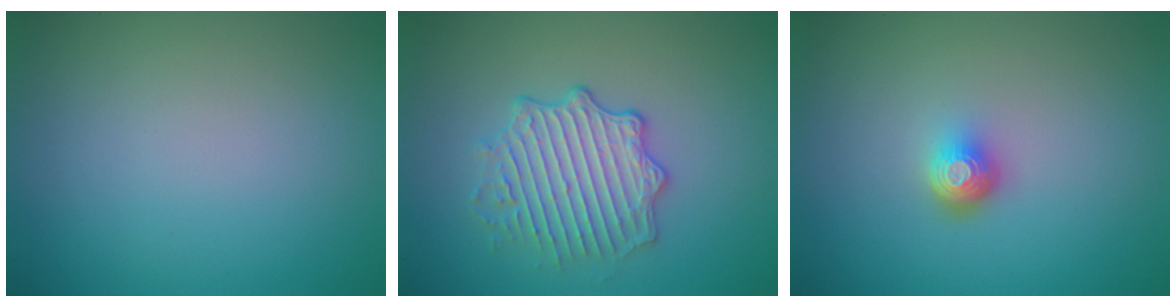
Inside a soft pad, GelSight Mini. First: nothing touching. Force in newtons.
{"total": 4.2, "press": 3.8, "slide": 1.7}
{"total": 2.0, "press": 1.4, "slide": 1.4}